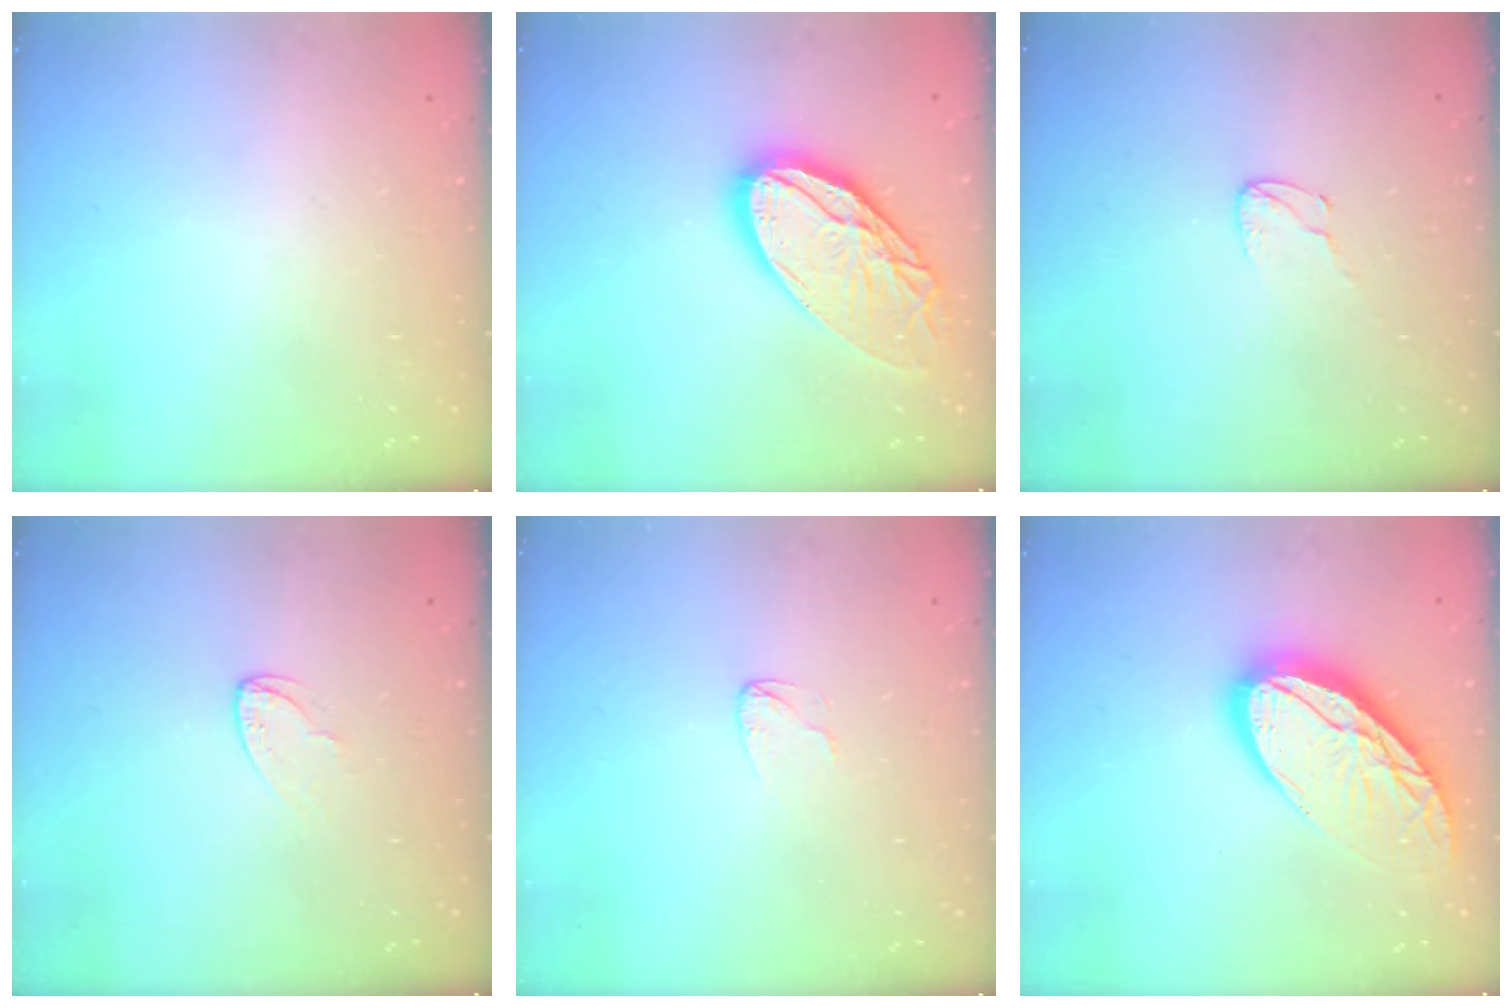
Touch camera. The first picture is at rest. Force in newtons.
{"total": 18.1, "press": 18.0, "slide": 1.5}
{"total": 2.7, "press": 2.7, "slide": 0.2}
{"total": 4.0, "press": 3.9, "slide": 0.3}
{"total": 3.4, "press": 3.4, "slide": 0.3}
{"total": 18.5, "press": 18.4, "slide": 1.6}